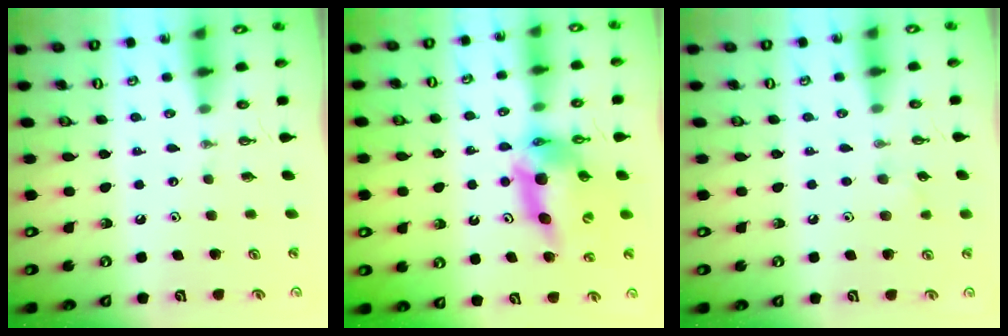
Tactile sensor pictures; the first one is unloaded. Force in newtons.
{"total": 12.5, "press": 12.4, "slide": 1.3}
{"total": 6.1, "press": 5.8, "slide": 2.1}